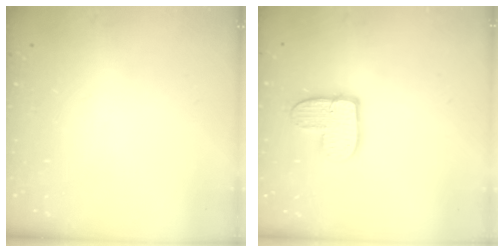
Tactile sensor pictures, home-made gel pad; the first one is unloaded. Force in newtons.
{"total": 11.0, "press": 10.9, "slide": 0.9}